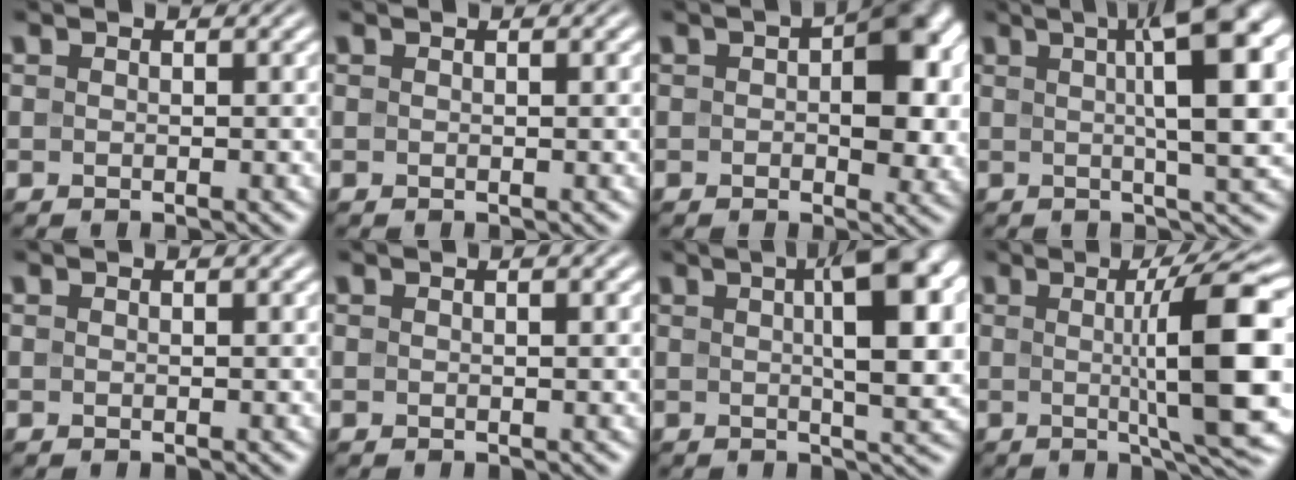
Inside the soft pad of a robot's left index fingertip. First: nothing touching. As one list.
[{"total": 0.0}, {"total": 7.5, "force": [1.1, 4.3, 6.1], "torque": [-0.060, 0.008, 0.009]}, {"total": 12.2, "force": [2.9, 3.4, 11.4], "torque": [-0.132, 0.011, 0.037]}, {"total": 0.0}, {"total": 0.5, "force": [0.2, 0.1, 0.5], "torque": [-0.007, 0.004, 0.002]}, {"total": 9.3, "force": [2.2, 2.6, 8.7], "torque": [-0.114, 0.010, 0.033]}, {"total": 11.1, "force": [0.5, 2.0, 10.9], "torque": [-0.138, 0.001, 0.010]}]